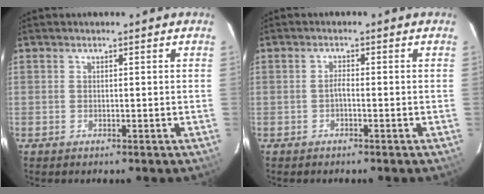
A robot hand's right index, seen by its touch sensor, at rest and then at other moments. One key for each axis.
{"total": 1.0, "fx": -0.6, "fy": 0.2, "fz": 0.8, "tx": -0.015, "ty": 0.006, "tz": -0.013}